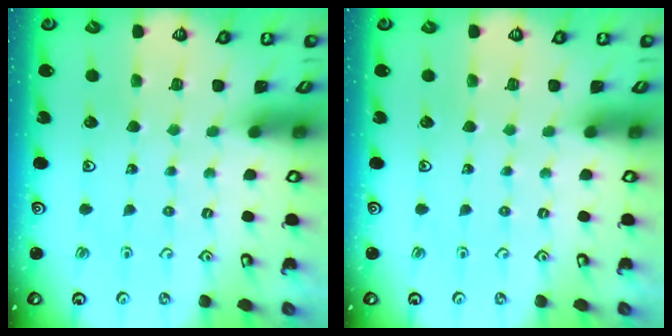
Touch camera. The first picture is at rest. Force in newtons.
{"total": 0.0}